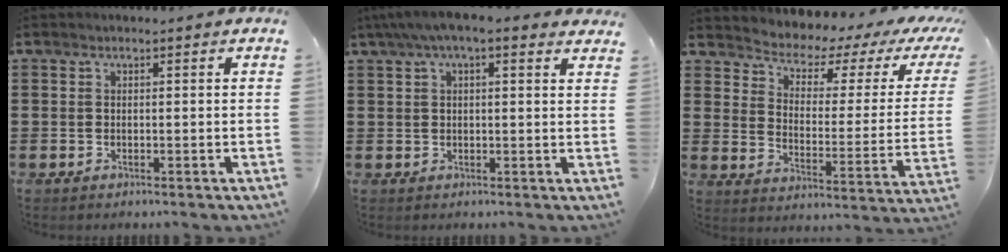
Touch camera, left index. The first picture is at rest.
{"total": 4.8, "force": [3.2, 1.0, 3.4], "torque": [-0.073, 0.003, 0.056]}
{"total": 3.3, "force": [2.5, 1.8, 1.1], "torque": [-0.045, -0.026, 0.034]}